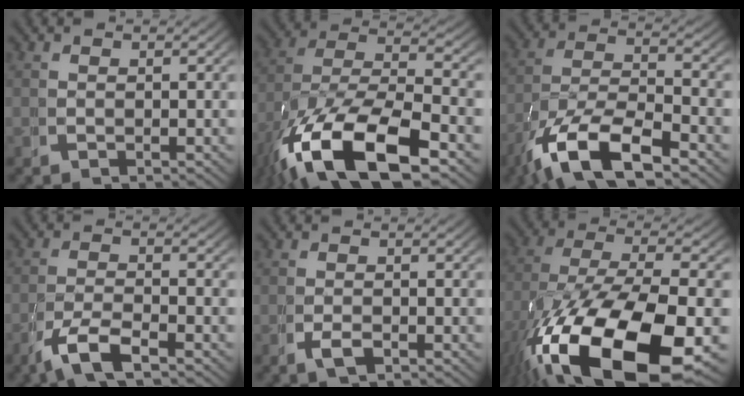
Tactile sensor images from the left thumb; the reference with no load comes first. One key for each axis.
{"total": 15.3, "fx": -3.9, "fy": 8.7, "fz": 11.9, "tx": -0.263, "ty": -0.068, "tz": -0.028}
{"total": 10.6, "fx": -3.1, "fy": 6.0, "fz": 8.2, "tx": -0.180, "ty": -0.039, "tz": -0.034}
{"total": 4.3, "fx": -2.1, "fy": 1.8, "fz": 3.3, "tx": -0.074, "ty": -0.008, "tz": -0.037}
{"total": 1.6, "fx": -0.8, "fy": 0.8, "fz": 1.2, "tx": -0.030, "ty": -0.007, "tz": -0.011}
{"total": 17.9, "fx": -4.6, "fy": 9.6, "fz": 14.5, "tx": -0.312, "ty": -0.084, "tz": -0.021}